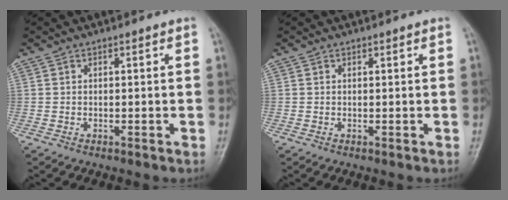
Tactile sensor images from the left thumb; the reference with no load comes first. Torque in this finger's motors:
{"motor_torque": [0.08, -0.15, -0.13, 0.17, -0.05]}